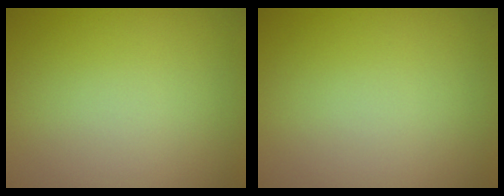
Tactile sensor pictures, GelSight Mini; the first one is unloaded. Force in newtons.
{"total": 0.0}